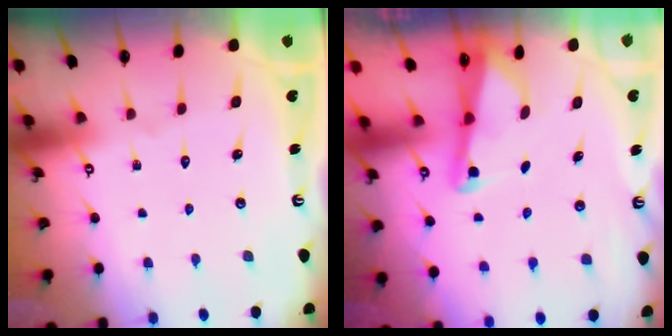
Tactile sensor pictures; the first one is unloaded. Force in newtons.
{"total": 2.1, "press": 2.1, "slide": 0.3}